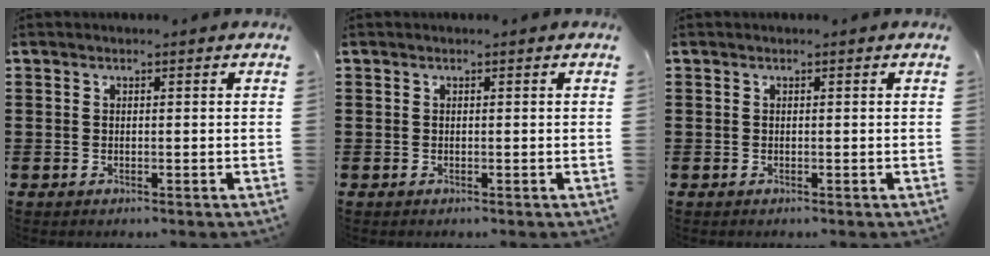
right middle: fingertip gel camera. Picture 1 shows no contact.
{"total": 0.0}
{"total": 0.0}